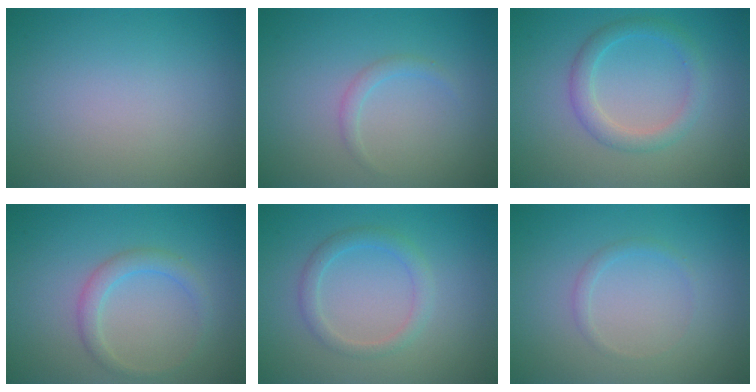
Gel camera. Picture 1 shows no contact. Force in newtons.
{"total": 1.0, "press": 1.0, "slide": 0.1}
{"total": 2.4, "press": 2.4, "slide": 0.2}
{"total": 2.1, "press": 2.1, "slide": 0.0}
{"total": 2.0, "press": 1.9, "slide": 0.1}
{"total": 0.9, "press": 0.9, "slide": 0.0}